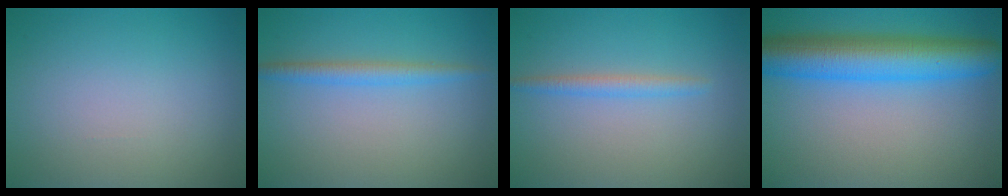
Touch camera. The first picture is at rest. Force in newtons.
{"total": 2.1, "press": 2.1, "slide": 0.2}
{"total": 1.6, "press": 1.6, "slide": 0.0}
{"total": 8.7, "press": 8.7, "slide": 0.3}